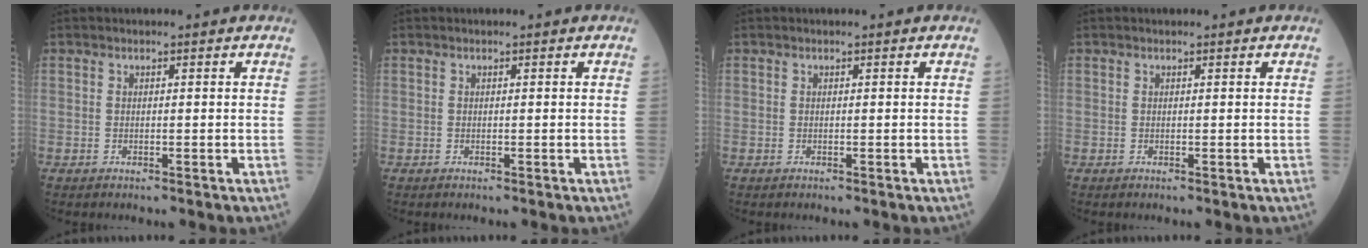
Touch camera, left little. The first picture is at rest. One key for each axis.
{"total": 0.0}
{"total": 0.0}
{"total": 0.0}